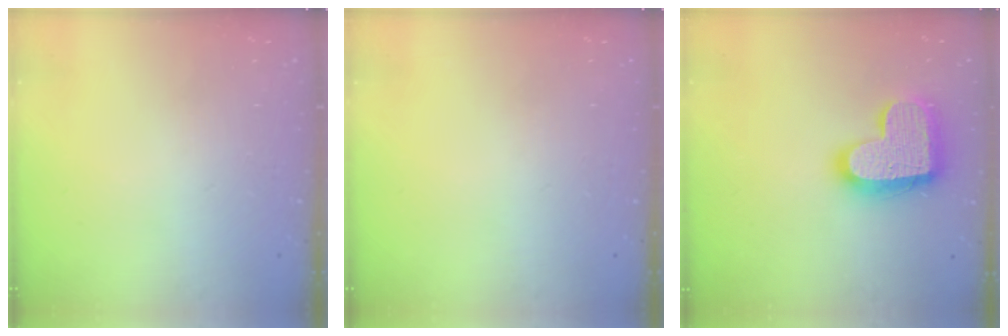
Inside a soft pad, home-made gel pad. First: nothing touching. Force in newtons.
{"total": 0.0}
{"total": 17.7, "press": 17.6, "slide": 1.3}